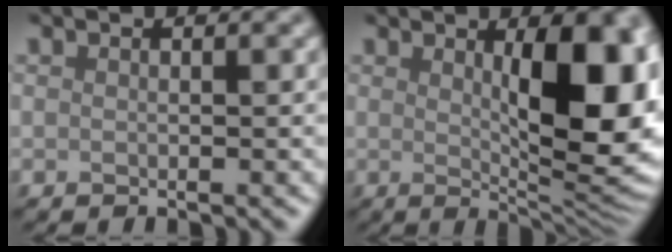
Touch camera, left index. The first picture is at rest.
{"total": 10.1, "force": [1.5, 3.4, 9.4], "torque": [-0.118, -0.008, 0.029]}